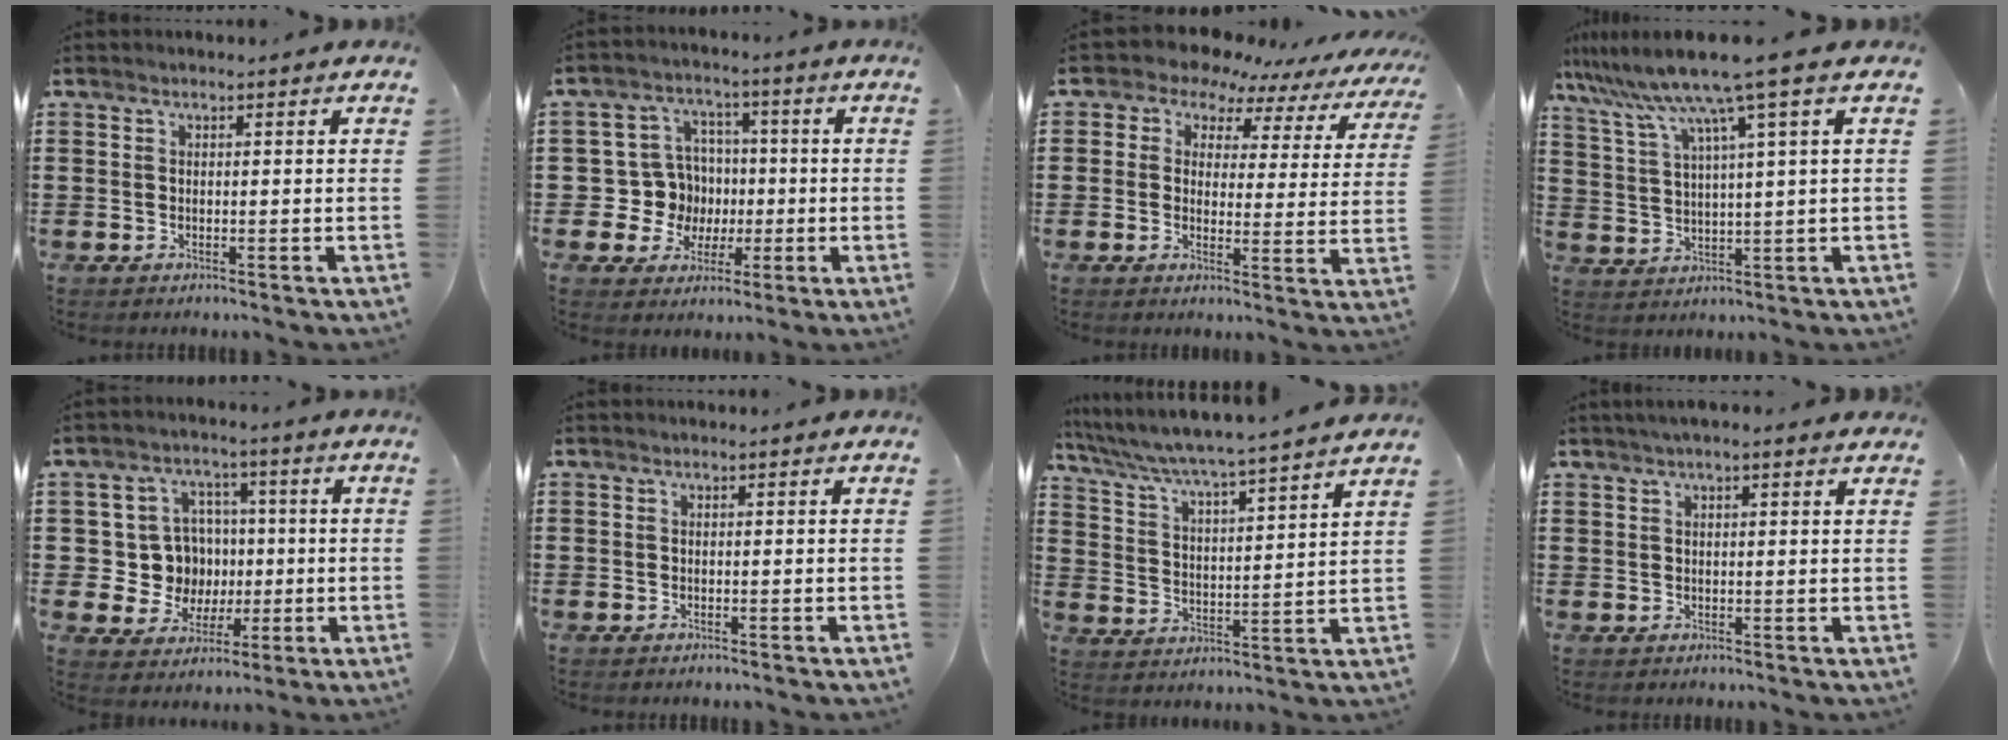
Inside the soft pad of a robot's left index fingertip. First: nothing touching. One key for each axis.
{"total": 8.4, "fx": 0.2, "fy": 8.2, "fz": 2.0, "tx": -0.073, "ty": 0.011, "tz": 0.014}
{"total": 5.2, "fx": 4.5, "fy": 2.3, "fz": 1.3, "tx": -0.057, "ty": -0.029, "tz": 0.075}
{"total": 9.2, "fx": 6.3, "fy": -0.6, "fz": 6.7, "tx": -0.160, "ty": -0.032, "tz": 0.102}
{"total": 8.9, "fx": 0.8, "fy": 8.4, "fz": 2.8, "tx": -0.066, "ty": 0.009, "tz": 0.025}
{"total": 0.0}
{"total": 4.6, "fx": 4.2, "fy": -0.9, "fz": 1.6, "tx": -0.053, "ty": -0.040, "tz": 0.062}
{"total": 2.3, "fx": 1.7, "fy": 0.3, "fz": 1.5, "tx": -0.031, "ty": 0.006, "tz": 0.031}